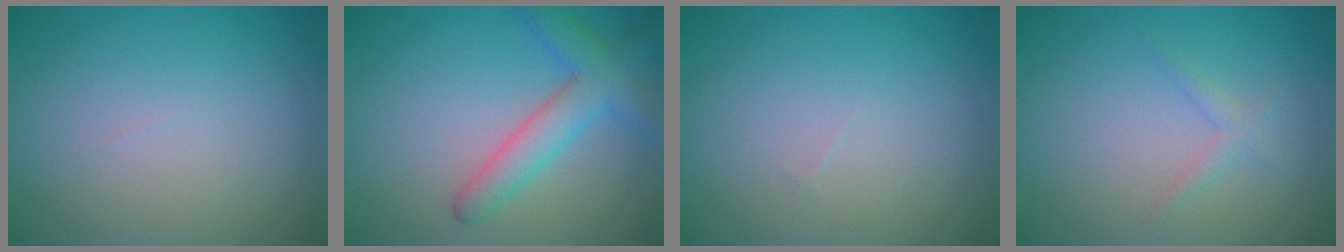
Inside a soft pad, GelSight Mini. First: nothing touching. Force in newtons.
{"total": 4.2, "press": 4.2, "slide": 0.2}
{"total": 0.0}
{"total": 1.1, "press": 1.1, "slide": 0.0}